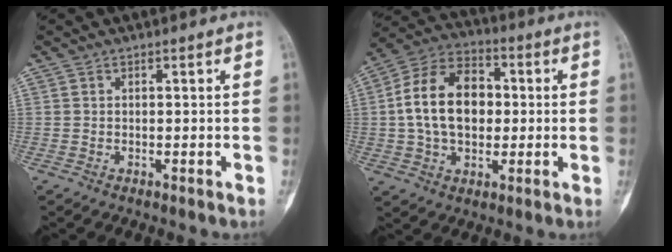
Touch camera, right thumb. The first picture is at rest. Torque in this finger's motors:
{"motor_torque": [0.91, 1.13, 0.61, -0.50, 0.44]}